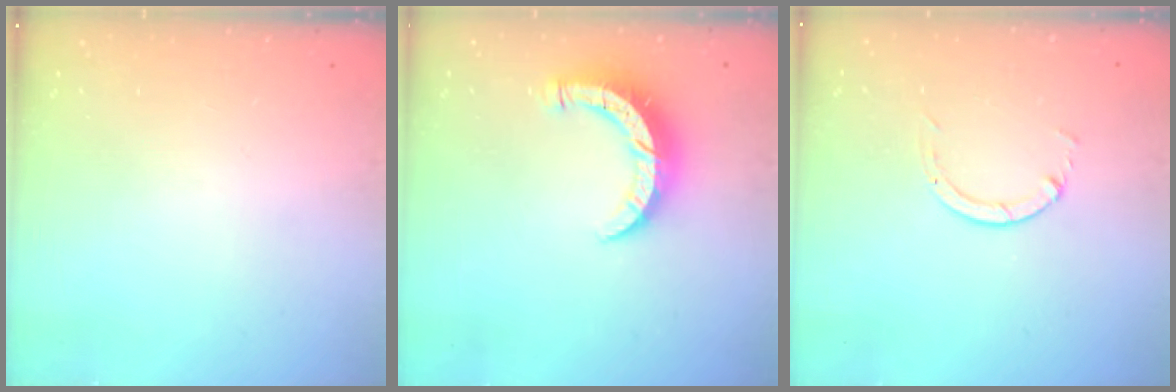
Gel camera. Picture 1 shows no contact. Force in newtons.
{"total": 8.3, "press": 8.3, "slide": 0.4}
{"total": 1.3, "press": 1.2, "slide": 0.3}